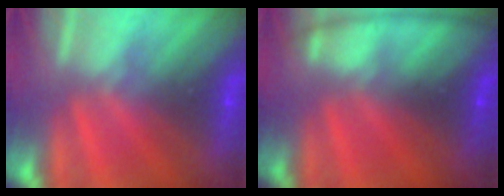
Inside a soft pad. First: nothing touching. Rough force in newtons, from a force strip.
{"total": 7.9}